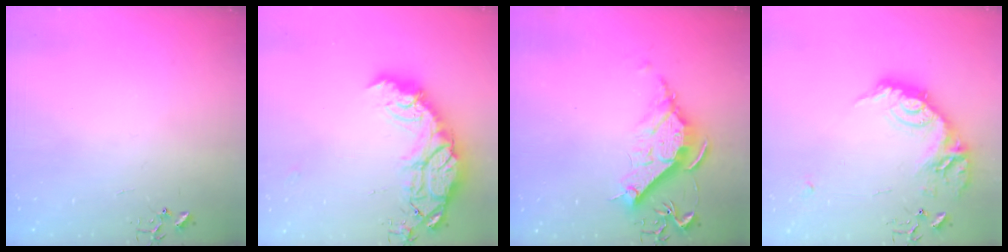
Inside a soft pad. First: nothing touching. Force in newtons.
{"total": 19.2, "press": 19.1, "slide": 1.5}
{"total": 10.8, "press": 10.8, "slide": 0.3}
{"total": 20.9, "press": 20.9, "slide": 1.2}